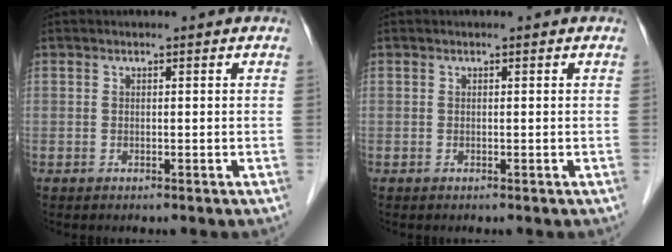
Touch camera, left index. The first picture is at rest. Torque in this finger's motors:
{"motor_torque": [-0.01, 0.03, 0.00, 0.00]}